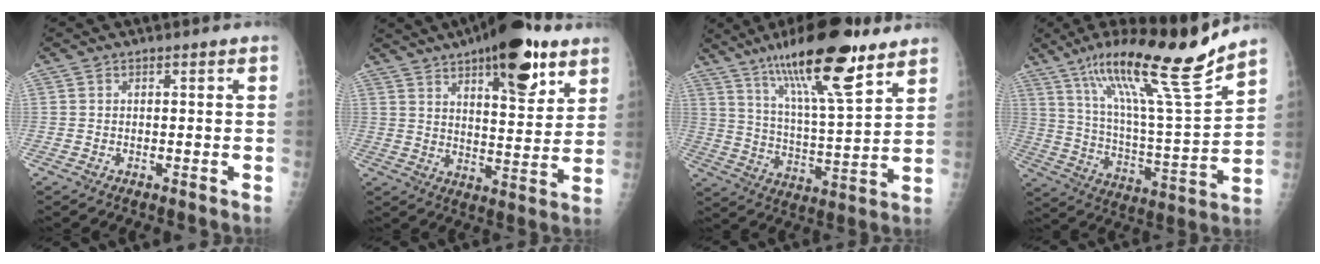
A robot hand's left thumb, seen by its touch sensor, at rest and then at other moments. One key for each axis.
{"total": 18.6, "fx": 10.9, "fy": 6.5, "fz": 13.5, "tx": -0.166, "ty": -0.048, "tz": 0.162}
{"total": 19.7, "fx": 13.0, "fy": 4.1, "fz": 14.2, "tx": -0.221, "ty": -0.057, "tz": 0.222}
{"total": 22.3, "fx": 16.1, "fy": 1.3, "fz": 15.5, "tx": -0.230, "ty": -0.072, "tz": 0.279}